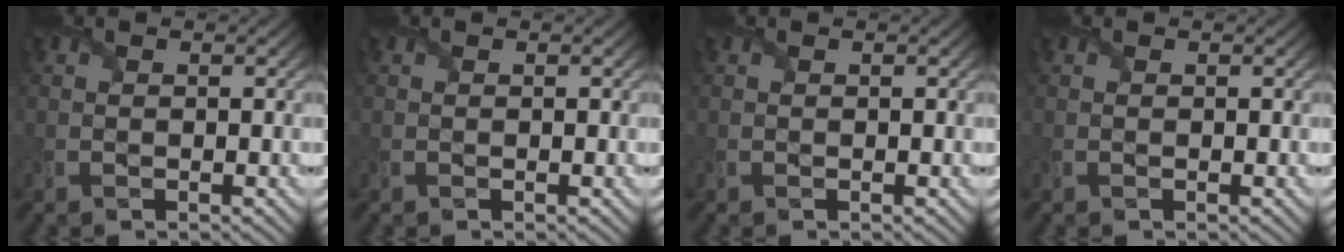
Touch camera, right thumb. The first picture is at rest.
{"total": 0.0}
{"total": 0.0}
{"total": 0.0}